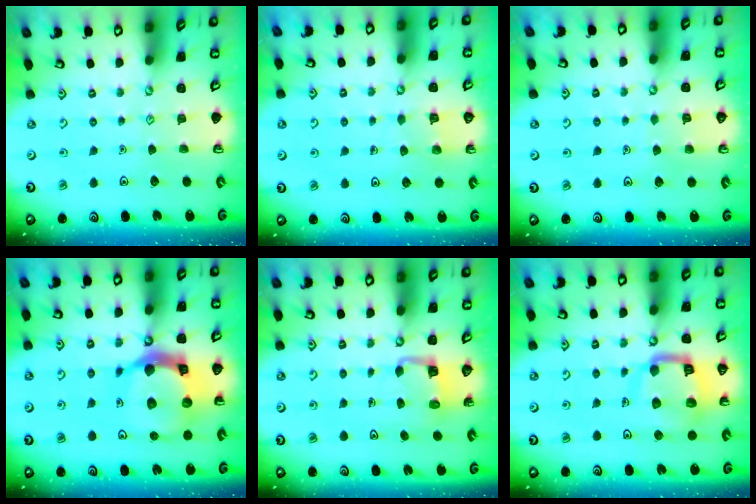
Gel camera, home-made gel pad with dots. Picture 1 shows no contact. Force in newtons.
{"total": 3.4, "press": 3.4, "slide": 0.3}
{"total": 3.5, "press": 3.5, "slide": 0.2}
{"total": 18.6, "press": 18.5, "slide": 2.2}
{"total": 3.9, "press": 3.9, "slide": 0.1}
{"total": 13.0, "press": 12.9, "slide": 1.5}